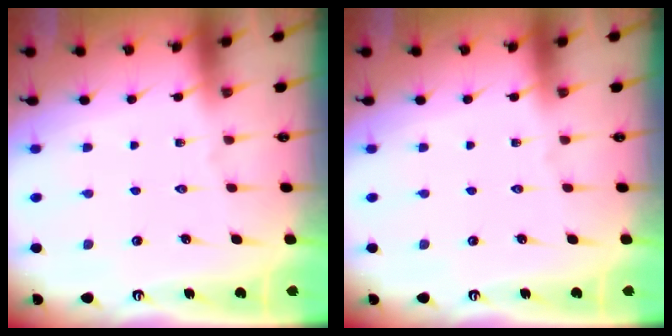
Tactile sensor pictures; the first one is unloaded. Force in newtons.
{"total": 0.0}